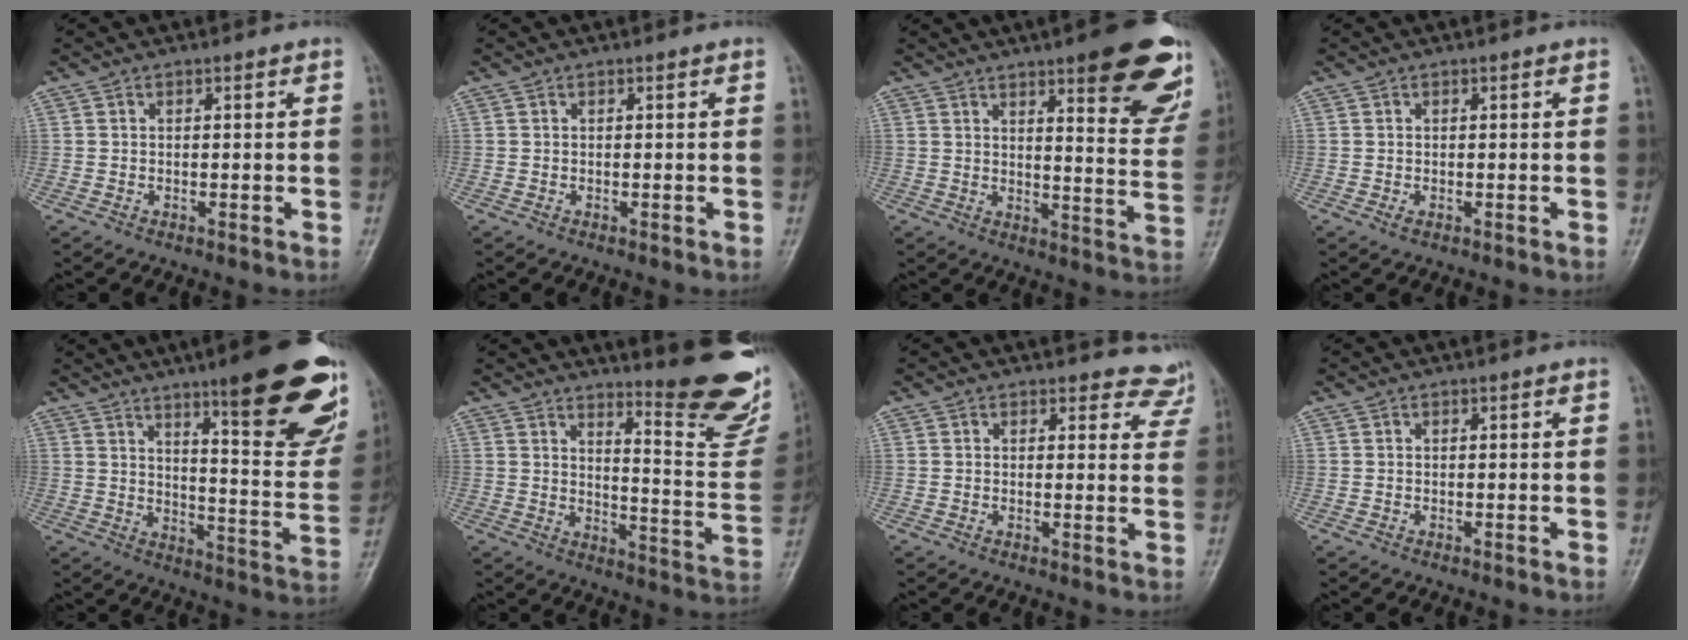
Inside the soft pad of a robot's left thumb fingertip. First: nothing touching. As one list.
[{"total": 0.0}, {"total": 18.3, "force": [10.3, 4.6, 14.3], "torque": [-0.142, -0.054, 0.129]}, {"total": 1.1, "force": [0.0, 0.6, 0.9], "torque": [-0.014, -0.001, 0.001]}, {"total": 23.5, "force": [13.9, 4.8, 18.4], "torque": [-0.207, -0.071, 0.196]}, {"total": 17.8, "force": [14.5, 2.5, 10.0], "torque": [-0.104, -0.160, 0.182]}, {"total": 2.8, "force": [2.5, 1.1, 0.8], "torque": [0.012, -0.013, 0.018]}, {"total": 0.0}]